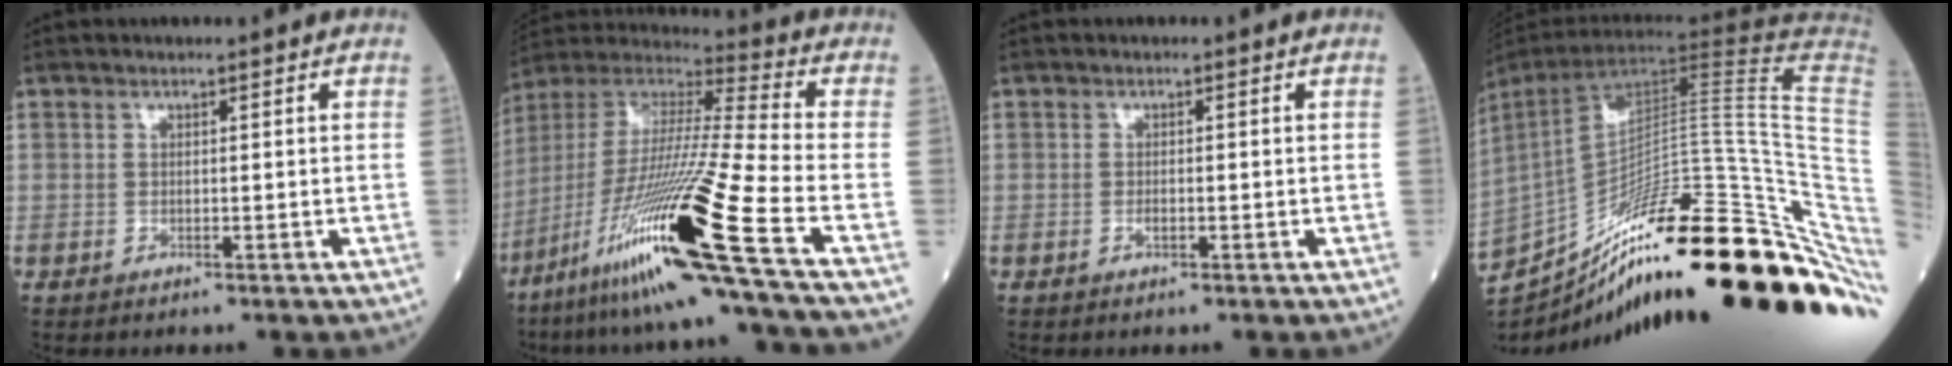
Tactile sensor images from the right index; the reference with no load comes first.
{"total": 25.3, "force": [-13.2, -1.9, 21.5], "torque": [-0.423, -0.047, -0.251]}
{"total": 0.8, "force": [-0.3, 0.3, 0.7], "torque": [-0.015, 0.000, -0.005]}
{"total": 36.9, "force": [-20.0, 6.4, 30.3], "torque": [-0.419, 0.013, -0.300]}